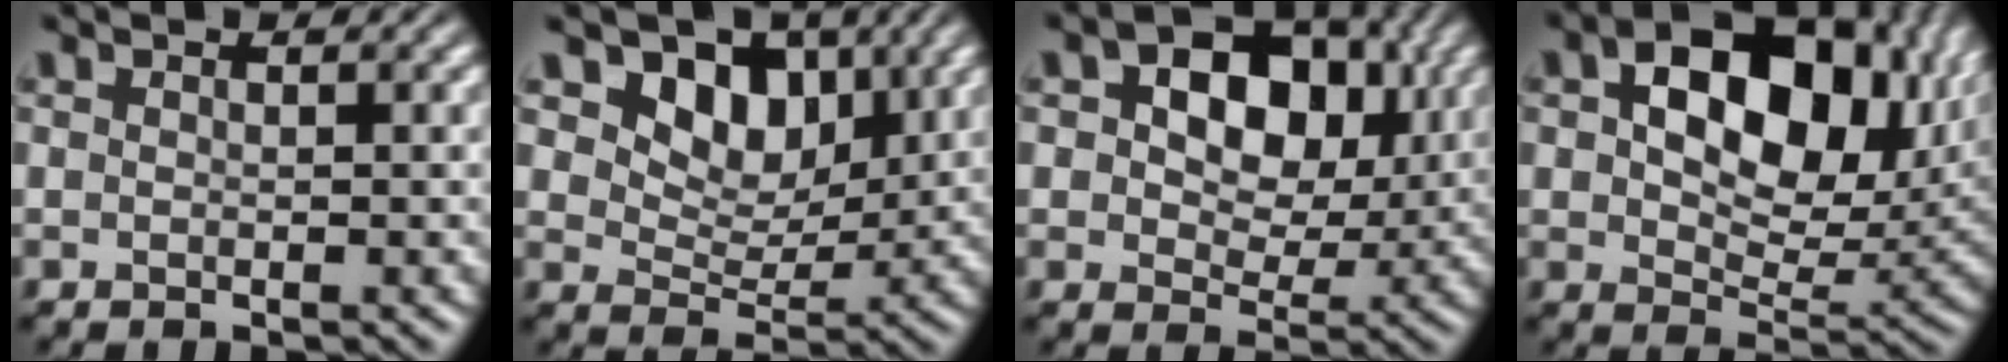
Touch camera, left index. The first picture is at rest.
{"total": 6.4, "force": [3.4, 4.3, 3.3], "torque": [-0.059, -0.024, 0.062]}
{"total": 9.7, "force": [2.4, 6.6, 6.7], "torque": [-0.097, 0.019, 0.027]}
{"total": 13.6, "force": [4.1, 8.3, 9.9], "torque": [-0.145, -0.002, 0.073]}